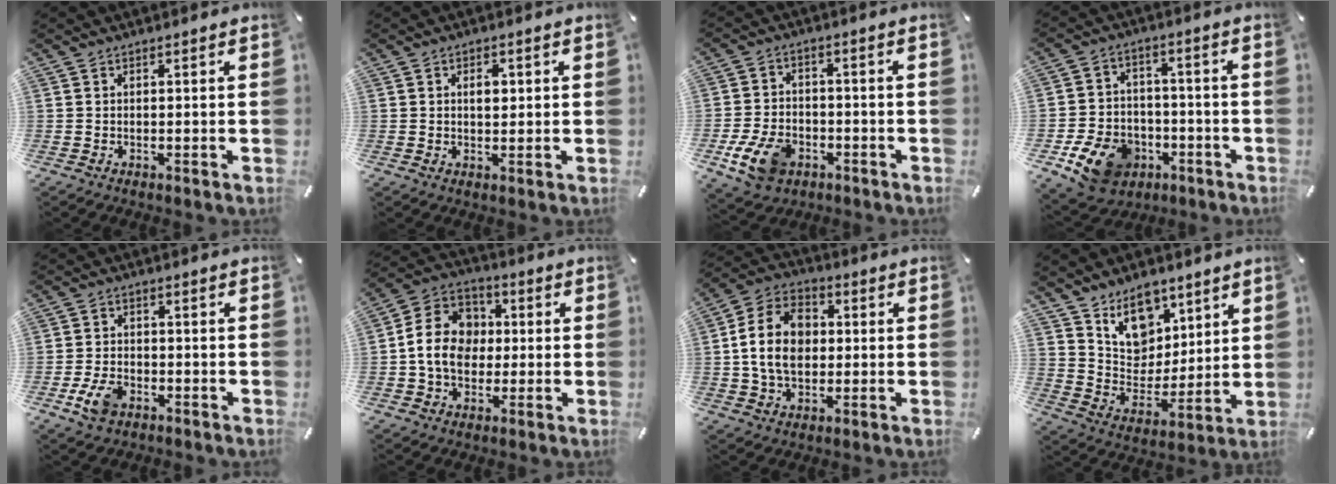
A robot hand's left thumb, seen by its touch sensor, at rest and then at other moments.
{"total": 3.0, "force": [0.6, 1.9, 2.1], "torque": [-0.022, -0.001, 0.004]}
{"total": 10.2, "force": [-4.2, 7.2, 5.8], "torque": [-0.124, 0.013, -0.075]}
{"total": 11.9, "force": [-5.9, 8.9, 5.4], "torque": [-0.098, 0.046, -0.097]}
{"total": 6.3, "force": [-3.1, 4.0, 3.8], "torque": [-0.089, 0.009, -0.059]}
{"total": 13.1, "force": [-0.7, 11.4, 6.5], "torque": [-0.132, 0.027, -0.013]}
{"total": 12.7, "force": [0.0, 10.0, 7.8], "torque": [-0.168, 0.018, -0.002]}
{"total": 12.2, "force": [7.9, 8.8, 3.1], "torque": [-0.048, -0.063, 0.154]}